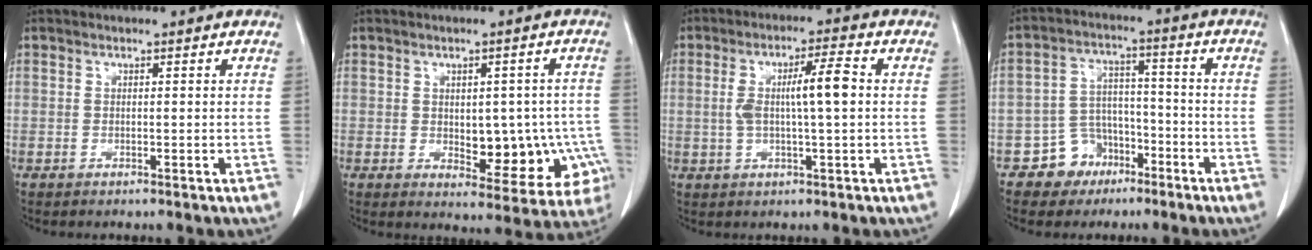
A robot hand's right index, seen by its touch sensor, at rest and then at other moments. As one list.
[{"total": 11.3, "force": [-2.3, 6.1, 9.3], "torque": [-0.102, 0.012, -0.014]}, {"total": 6.8, "force": [0.4, 0.8, 6.8], "torque": [-0.127, 0.015, 0.006]}, {"total": 6.9, "force": [-4.1, 5.4, 1.0], "torque": [-0.008, 0.016, -0.064]}]